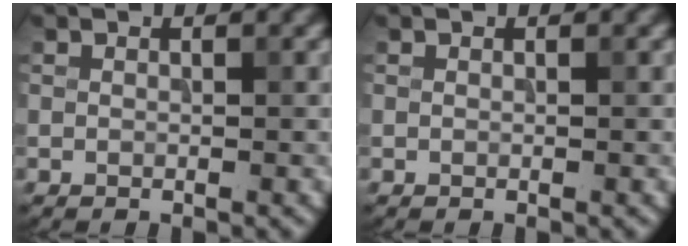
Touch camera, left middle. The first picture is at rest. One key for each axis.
{"total": 0.0}